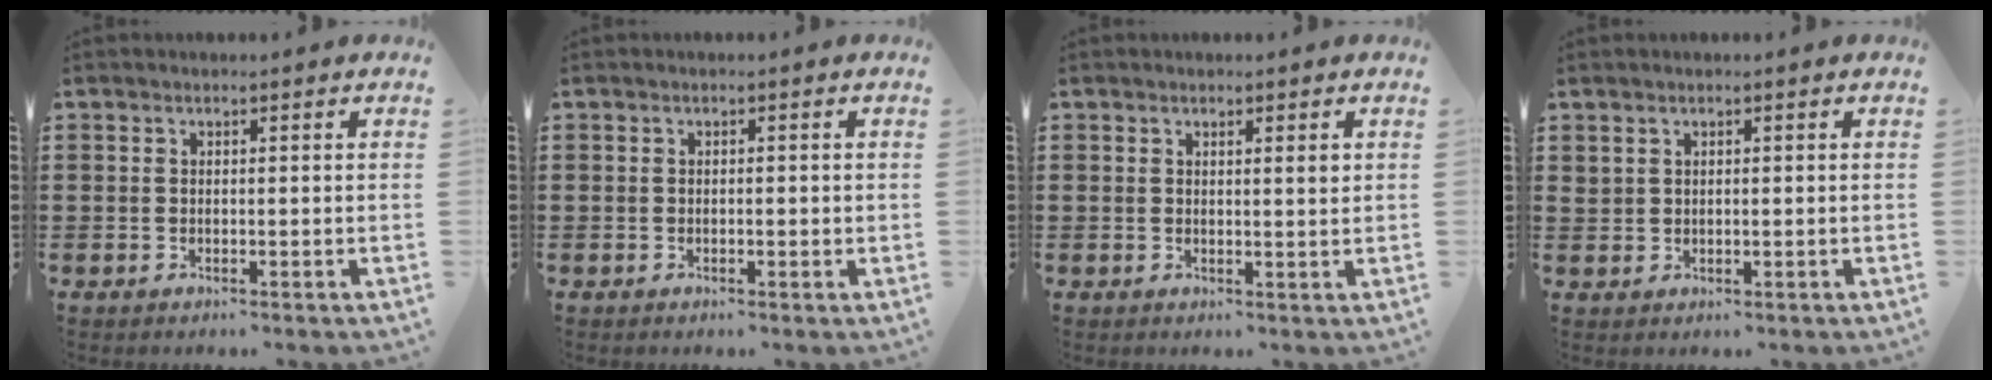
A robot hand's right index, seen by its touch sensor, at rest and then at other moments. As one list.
[{"total": 0.5, "force": [-0.2, 0.2, 0.5], "torque": [-0.010, -0.002, -0.002]}, {"total": 1.4, "force": [0.6, 0.1, 1.2], "torque": [-0.016, -0.002, 0.008]}, {"total": 0.6, "force": [0.3, 0.4, 0.3], "torque": [-0.007, 0.004, 0.005]}]